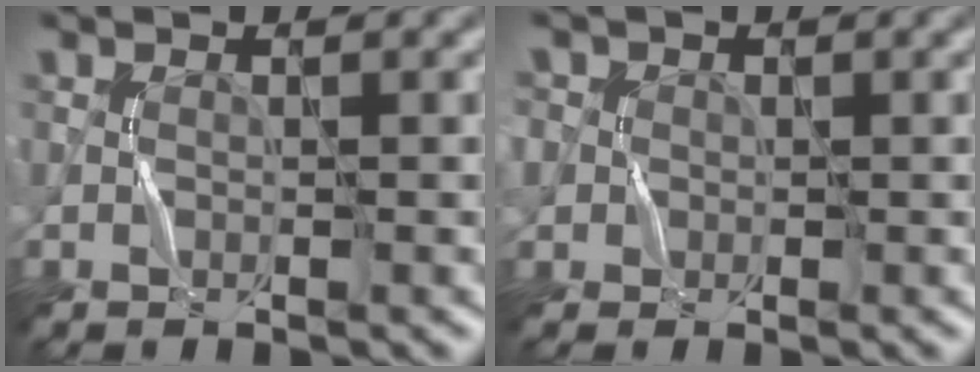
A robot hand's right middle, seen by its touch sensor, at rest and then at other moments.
{"total": 3.4, "force": [1.1, 3.1, 0.9], "torque": [-0.012, 0.014, 0.004]}